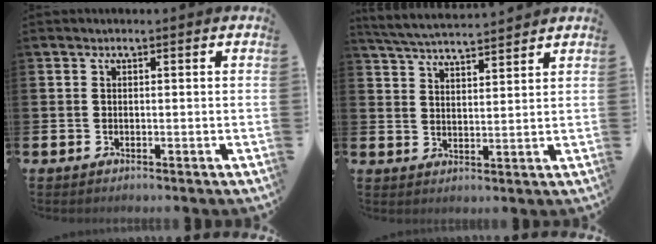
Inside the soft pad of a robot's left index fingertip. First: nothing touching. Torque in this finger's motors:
{"motor_torque": [0.95, -1.19, 0.07, 0.03]}